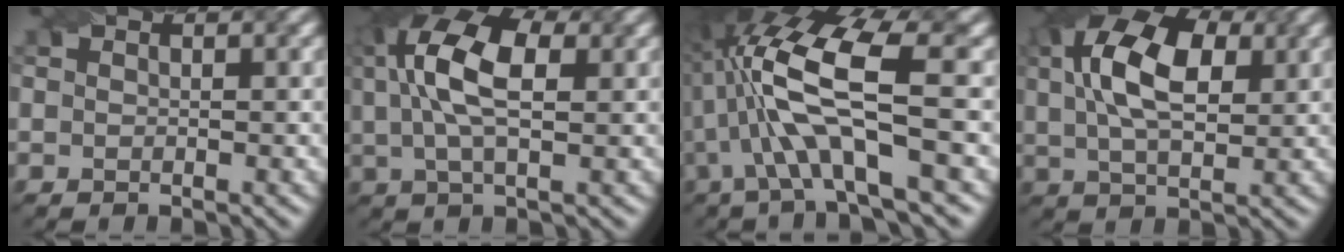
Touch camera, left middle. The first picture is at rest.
{"total": 8.8, "force": [2.2, 4.0, 7.5], "torque": [-0.160, 0.022, 0.029]}
{"total": 9.7, "force": [0.2, 2.5, 9.4], "torque": [-0.185, 0.014, 0.001]}
{"total": 9.5, "force": [2.6, 5.1, 7.6], "torque": [-0.149, 0.021, 0.040]}